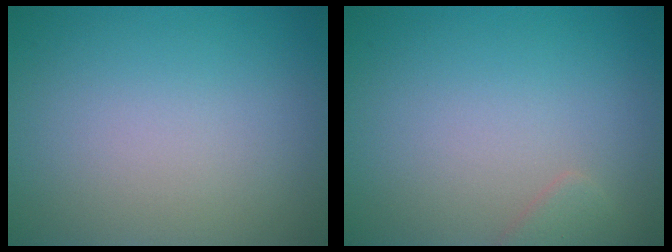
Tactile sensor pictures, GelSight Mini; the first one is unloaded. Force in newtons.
{"total": 1.2, "press": 1.2, "slide": 0.0}